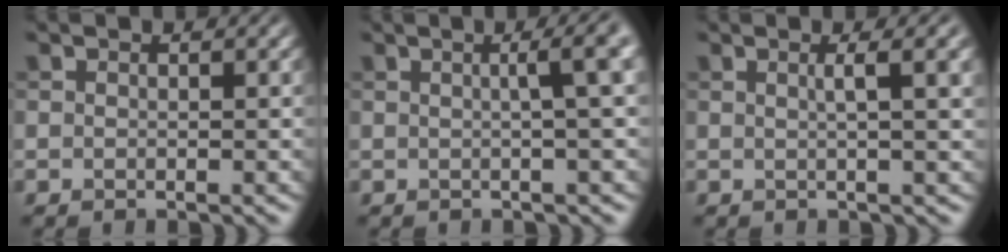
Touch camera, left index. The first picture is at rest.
{"total": 4.3, "force": [0.7, 1.0, 4.2], "torque": [-0.038, 0.020, 0.006]}
{"total": 4.2, "force": [1.1, 1.3, 3.8], "torque": [-0.036, 0.011, 0.009]}